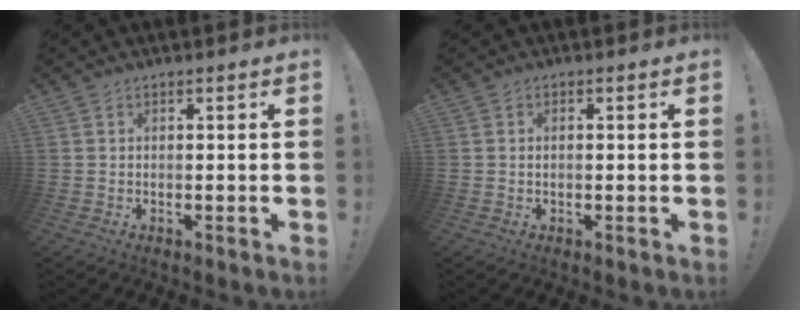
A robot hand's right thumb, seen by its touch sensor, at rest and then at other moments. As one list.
[{"total": 0.6, "force": [-0.2, 0.2, 0.6], "torque": [-0.019, 0.004, -0.001]}]